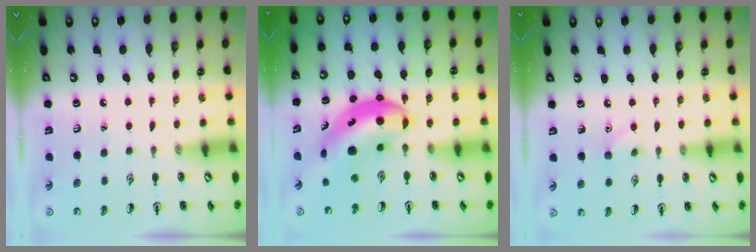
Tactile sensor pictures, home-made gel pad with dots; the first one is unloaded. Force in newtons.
{"total": 8.4, "press": 8.2, "slide": 1.8}
{"total": 4.9, "press": 4.6, "slide": 1.6}